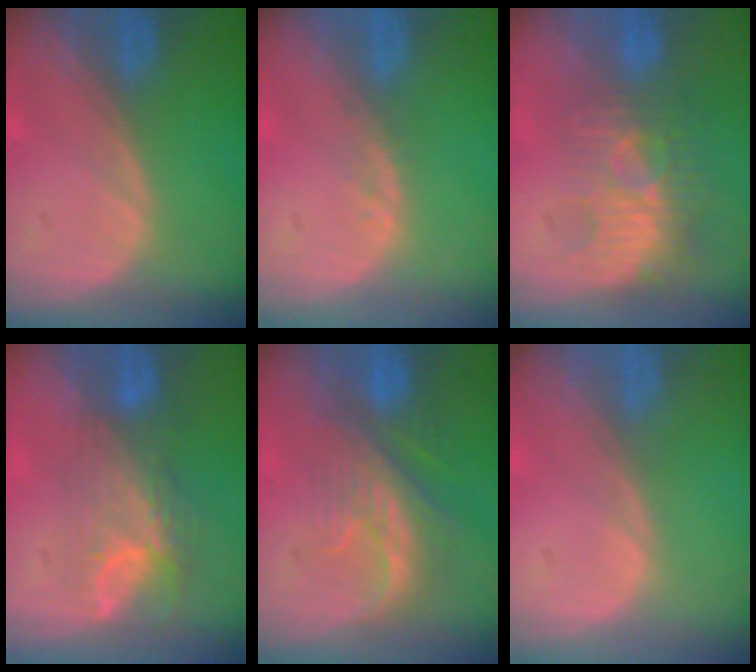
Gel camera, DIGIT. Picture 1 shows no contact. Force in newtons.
{"total": 1.0, "press": 1.0, "slide": 0.2}
{"total": 9.4, "press": 8.4, "slide": 4.3}
{"total": 7.8, "press": 6.7, "slide": 4.1}
{"total": 8.2, "press": 7.4, "slide": 3.4}
{"total": 0.5, "press": 0.1, "slide": 0.5}